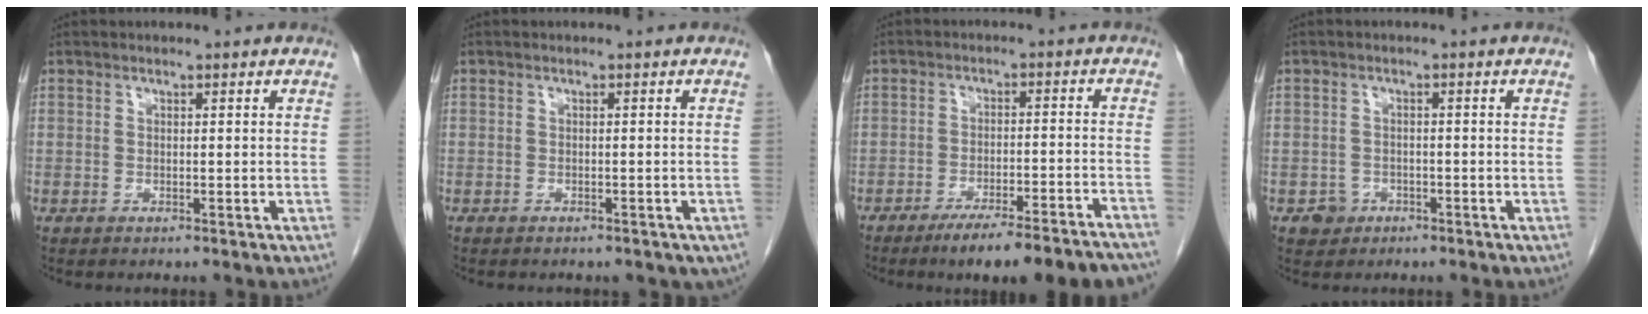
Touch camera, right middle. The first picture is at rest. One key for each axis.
{"total": 3.4, "fx": -2.7, "fy": 1.5, "fz": 1.4, "tx": -0.016, "ty": -0.003, "tz": -0.026}
{"total": 15.3, "fx": -12.9, "fy": 1.0, "fz": 8.0, "tx": -0.075, "ty": -0.002, "tz": -0.178}
{"total": 2.3, "fx": -1.2, "fy": 1.9, "fz": 0.2, "tx": 0.001, "ty": 0.010, "tz": -0.017}